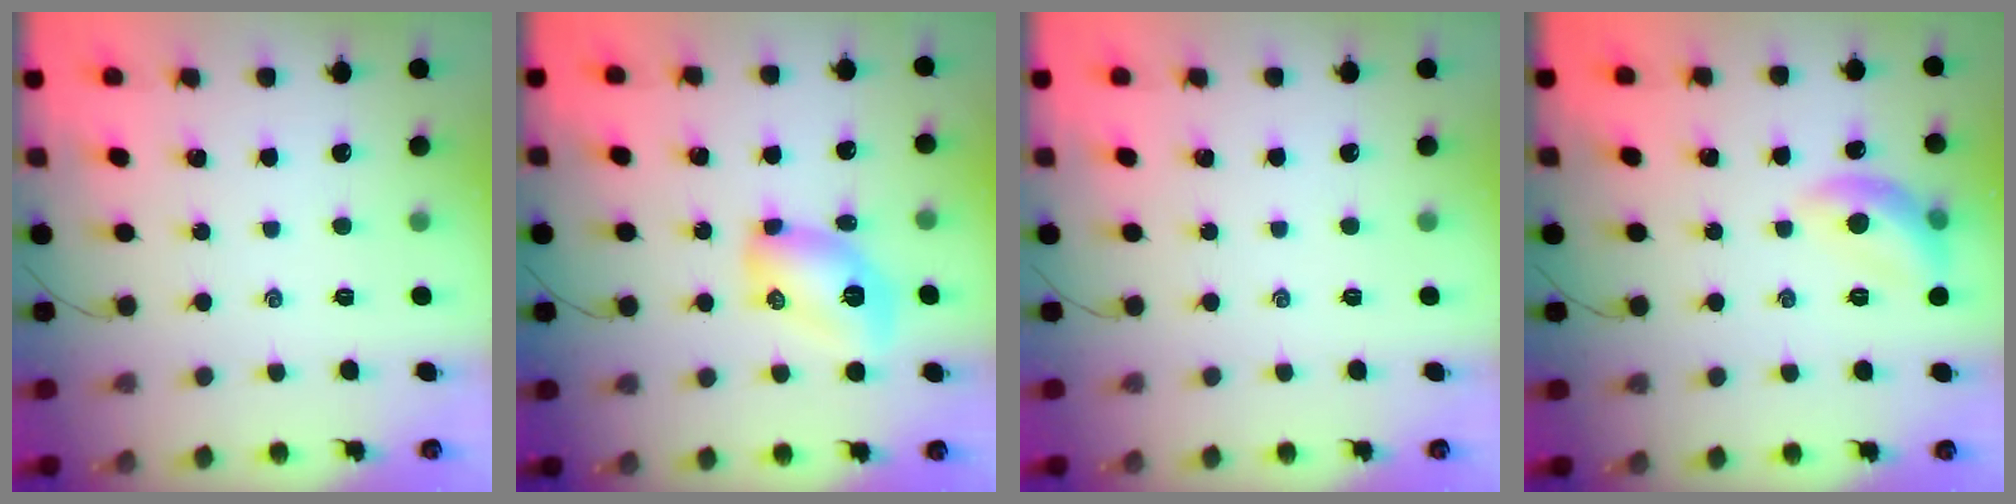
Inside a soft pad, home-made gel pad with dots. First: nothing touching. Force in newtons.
{"total": 9.7, "press": 9.6, "slide": 1.2}
{"total": 0.0}
{"total": 10.6, "press": 10.6, "slide": 0.3}